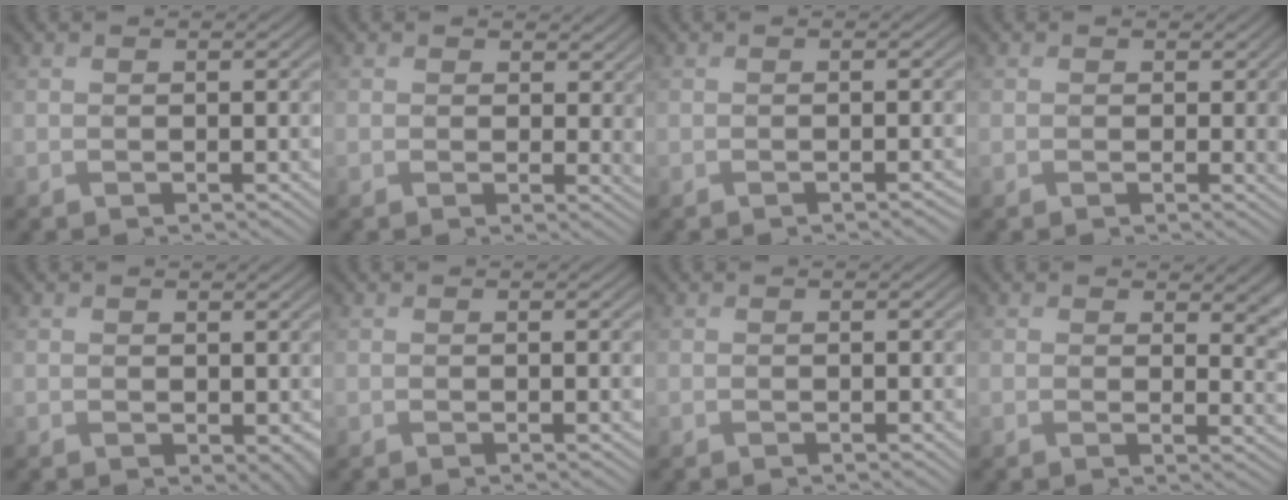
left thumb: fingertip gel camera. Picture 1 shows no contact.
{"total": 2.7, "force": [1.1, 2.0, 1.5], "torque": [-0.028, -0.008, 0.017]}
{"total": 0.6, "force": [-0.4, 0.0, 0.4], "torque": [-0.004, -0.002, -0.009]}
{"total": 1.4, "force": [0.3, 1.2, 0.5], "torque": [-0.013, -0.006, 0.001]}
{"total": 2.2, "force": [0.6, 1.5, 1.5], "torque": [-0.026, -0.006, 0.012]}
{"total": 0.5, "force": [0.3, 0.0, 0.4], "torque": [-0.006, 0.001, 0.004]}
{"total": 0.0}
{"total": 4.2, "force": [2.1, 2.5, 2.7], "torque": [-0.035, -0.015, 0.033]}